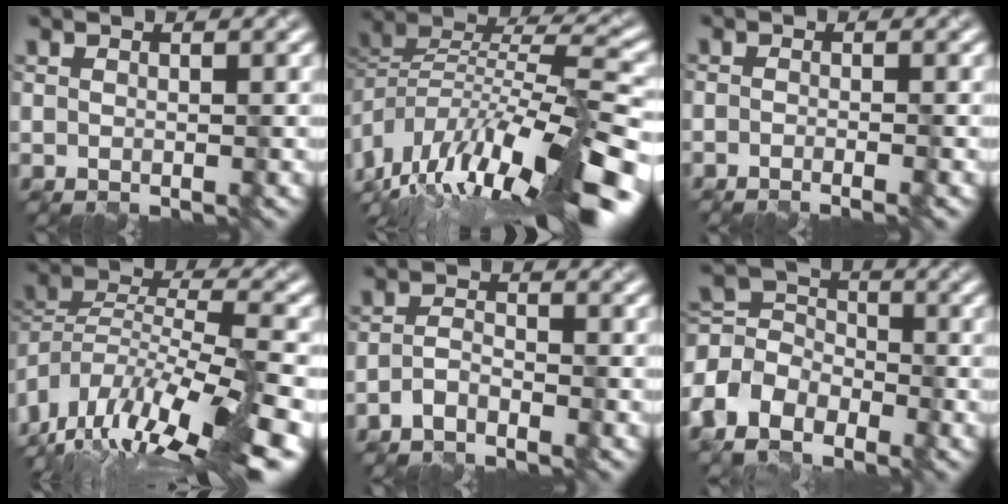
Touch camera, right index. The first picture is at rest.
{"total": 14.6, "force": [-6.8, 3.6, 12.5], "torque": [-0.209, 0.031, -0.115]}
{"total": 2.2, "force": [-1.3, 0.9, 1.5], "torque": [0.000, -0.004, -0.023]}
{"total": 14.7, "force": [-9.6, 4.0, 10.5], "torque": [-0.167, 0.040, -0.153]}
{"total": 1.9, "force": [-1.5, 0.6, 0.9], "torque": [-0.022, 0.003, -0.032]}
{"total": 6.4, "force": [-3.9, 4.4, 2.6], "torque": [-0.068, 0.004, -0.091]}